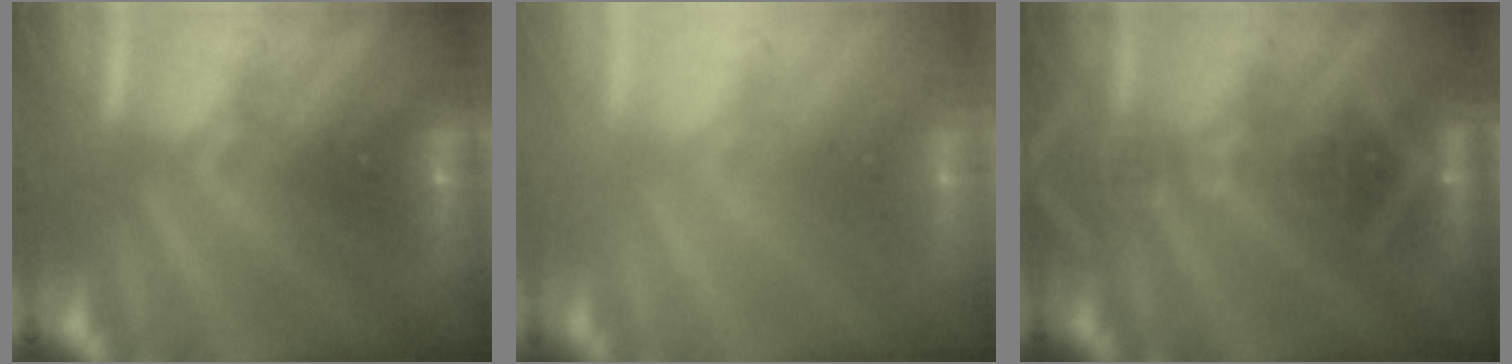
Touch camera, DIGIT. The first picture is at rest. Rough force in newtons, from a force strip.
{"total": 2.4}
{"total": 3.3}